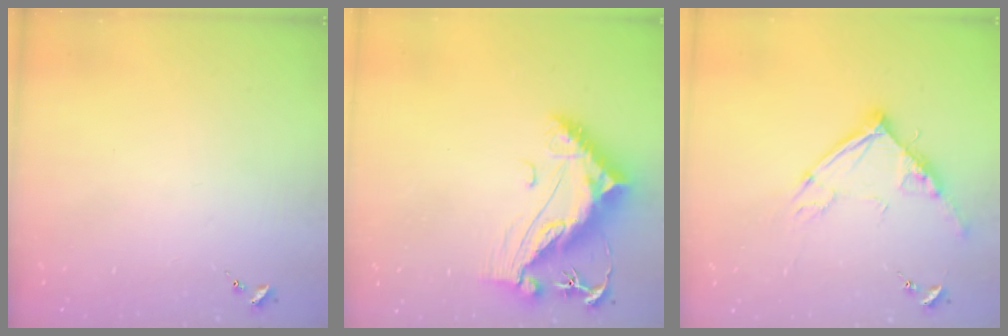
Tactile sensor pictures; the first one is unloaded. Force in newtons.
{"total": 13.5, "press": 13.4, "slide": 1.3}
{"total": 12.9, "press": 12.8, "slide": 1.3}